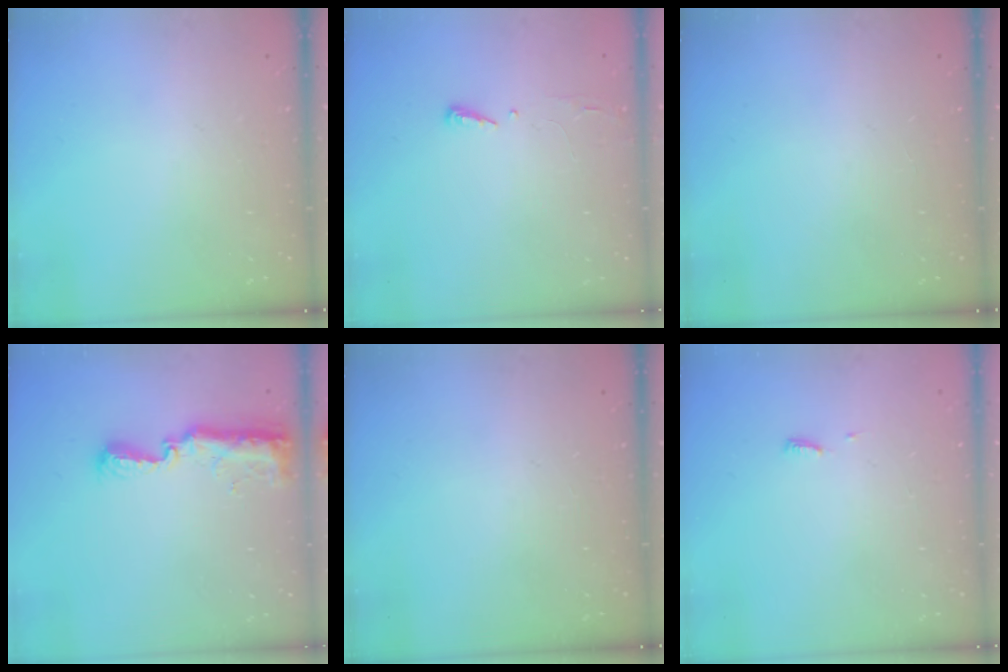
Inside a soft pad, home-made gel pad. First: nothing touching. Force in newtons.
{"total": 2.9, "press": 2.9, "slide": 0.4}
{"total": 0.0}
{"total": 8.8, "press": 8.8, "slide": 0.9}
{"total": 0.0}
{"total": 3.9, "press": 3.9, "slide": 0.5}